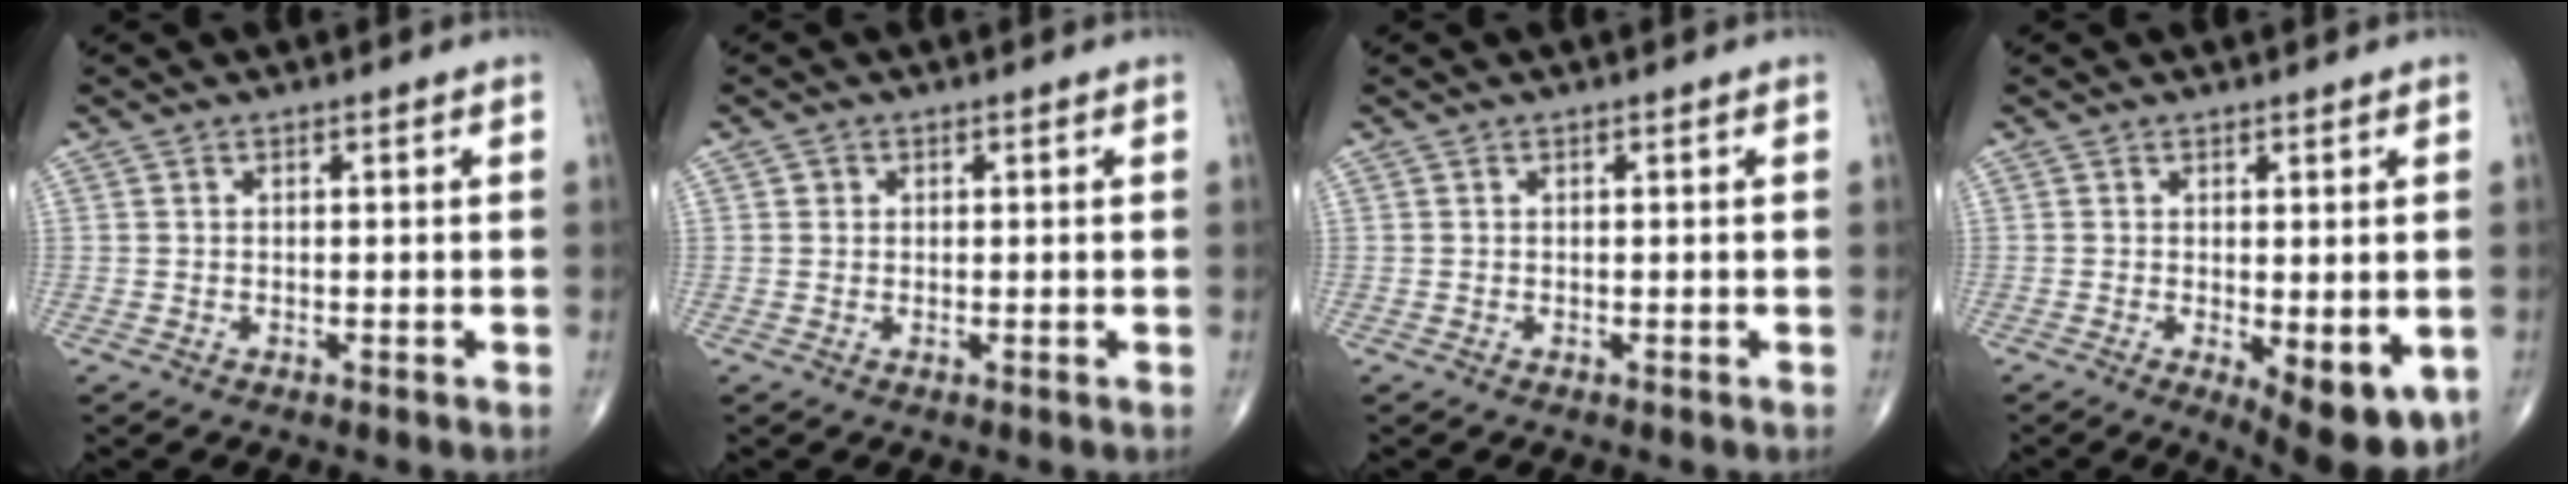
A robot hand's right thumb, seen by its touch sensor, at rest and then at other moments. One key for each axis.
{"total": 1.1, "fx": 0.3, "fy": 1.0, "fz": 0.2, "tx": 0.003, "ty": 0.001, "tz": 0.003}
{"total": 0.0}
{"total": 9.4, "fx": -2.7, "fy": 3.5, "fz": 8.3, "tx": -0.098, "ty": -0.021, "tz": -0.029}